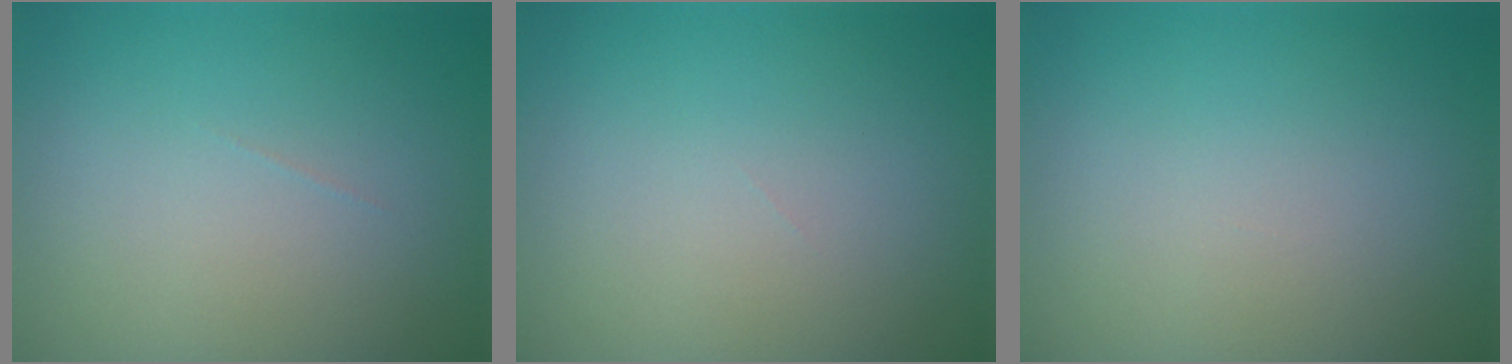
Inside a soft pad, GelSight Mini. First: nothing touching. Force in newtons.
{"total": 0.0}
{"total": 0.0}